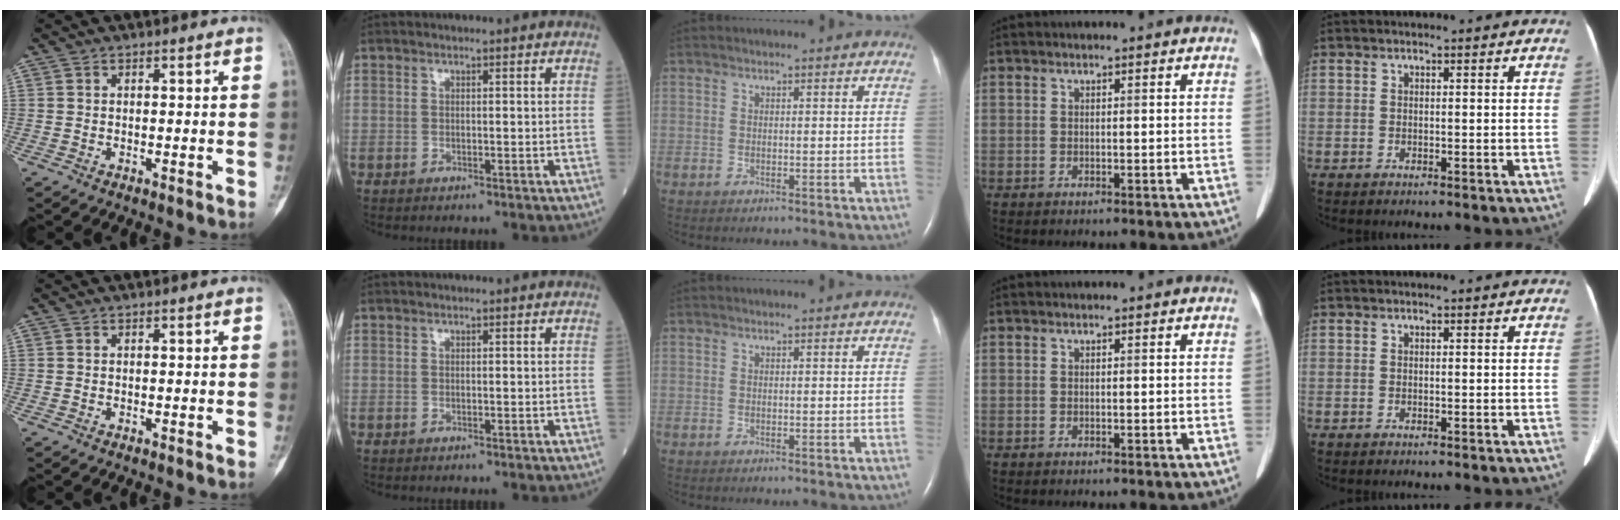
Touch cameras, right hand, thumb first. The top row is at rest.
{}